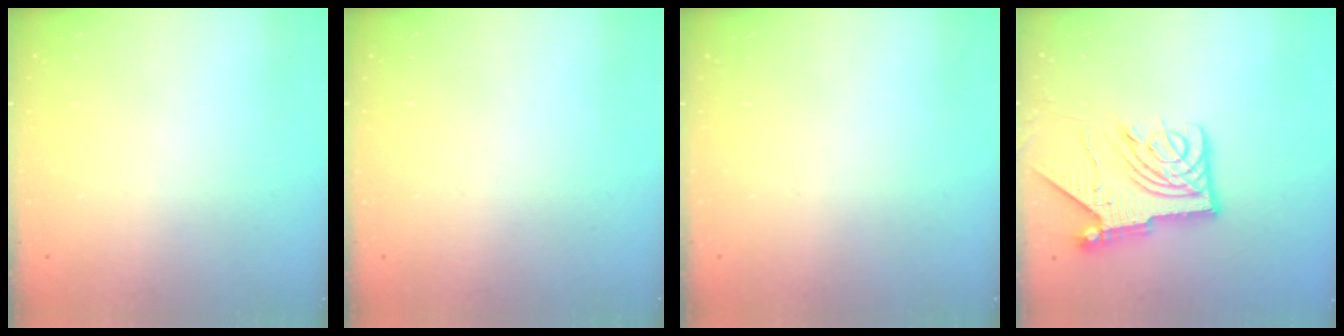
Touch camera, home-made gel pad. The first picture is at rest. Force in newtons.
{"total": 0.0}
{"total": 0.0}
{"total": 13.5, "press": 13.4, "slide": 1.6}